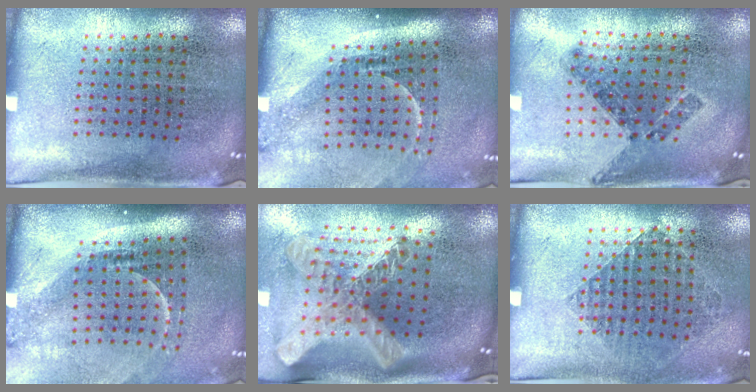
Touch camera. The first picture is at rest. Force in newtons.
{"total": 2.2, "press": 1.5, "slide": 1.6}
{"total": 0.7, "press": 0.7, "slide": 0.3}
{"total": 2.2, "press": 1.5, "slide": 1.6}
{"total": 3.0, "press": 2.1, "slide": 2.1}
{"total": 0.9, "press": 0.9, "slide": 0.2}